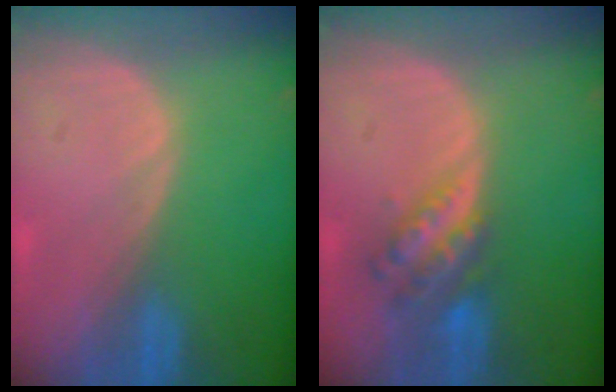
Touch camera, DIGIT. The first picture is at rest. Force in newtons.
{"total": 6.1, "press": 5.3, "slide": 2.9}